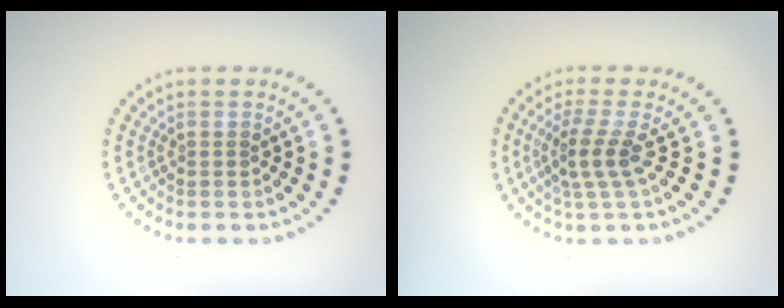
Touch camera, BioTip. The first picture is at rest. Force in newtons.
{"total": 2.6, "press": 1.9, "slide": 1.8}